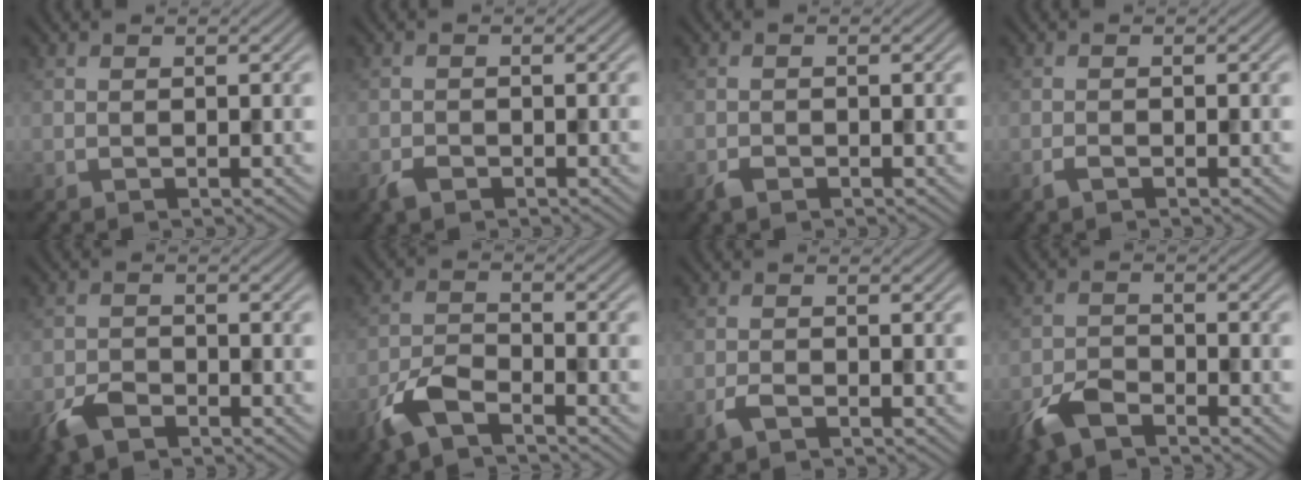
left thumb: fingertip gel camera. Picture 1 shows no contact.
{"total": 1.6, "force": [-1.1, 0.9, 0.8], "torque": [-0.017, -0.002, -0.024]}
{"total": 1.3, "force": [-0.9, 0.7, 0.6], "torque": [-0.013, -0.001, -0.019]}
{"total": 0.9, "force": [-0.7, 0.3, 0.6], "torque": [-0.015, 0.001, -0.013]}
{"total": 3.7, "force": [-2.6, 1.8, 2.0], "torque": [-0.041, -0.004, -0.060]}
{"total": 5.8, "force": [-4.1, 2.1, 3.6], "torque": [-0.082, -0.004, -0.094]}
{"total": 1.7, "force": [-1.2, 0.6, 1.0], "torque": [-0.026, 0.000, -0.027]}
{"total": 4.8, "force": [-3.5, 2.0, 2.6], "torque": [-0.055, -0.005, -0.079]}